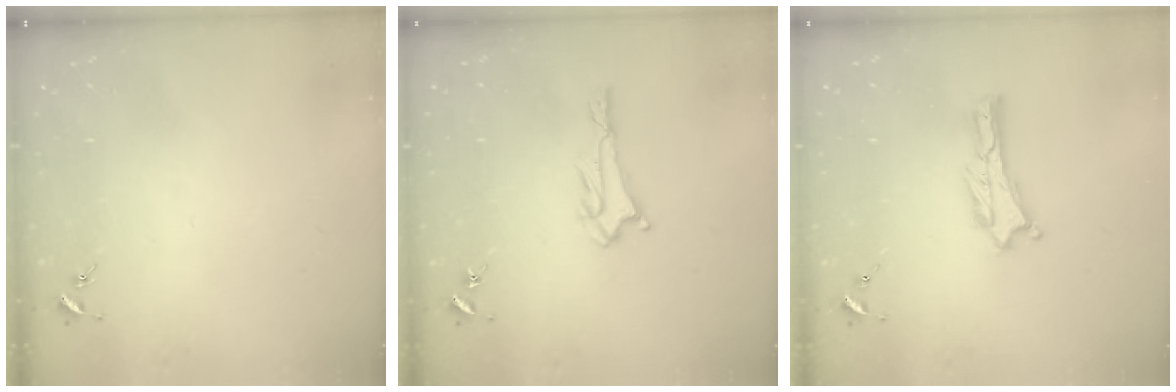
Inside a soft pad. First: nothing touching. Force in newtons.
{"total": 1.7, "press": 1.7, "slide": 0.2}
{"total": 0.0}